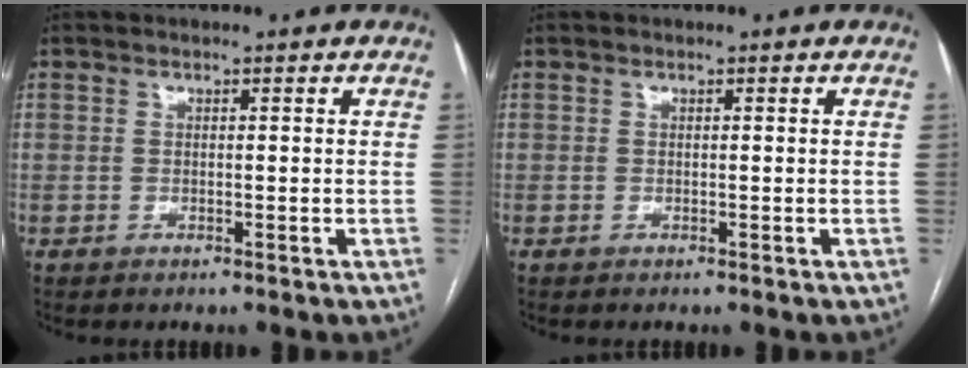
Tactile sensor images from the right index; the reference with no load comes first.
{"total": 0.0}